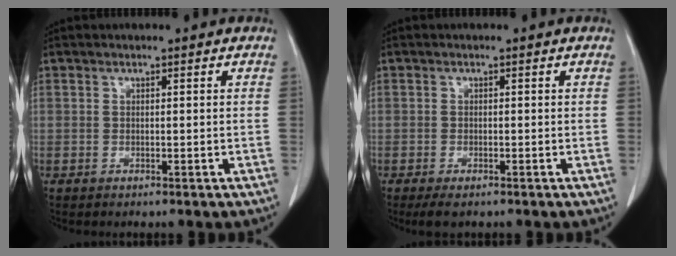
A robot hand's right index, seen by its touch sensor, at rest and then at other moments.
{"total": 2.4, "force": [-1.7, 0.8, 1.5], "torque": [-0.032, -0.006, -0.023]}